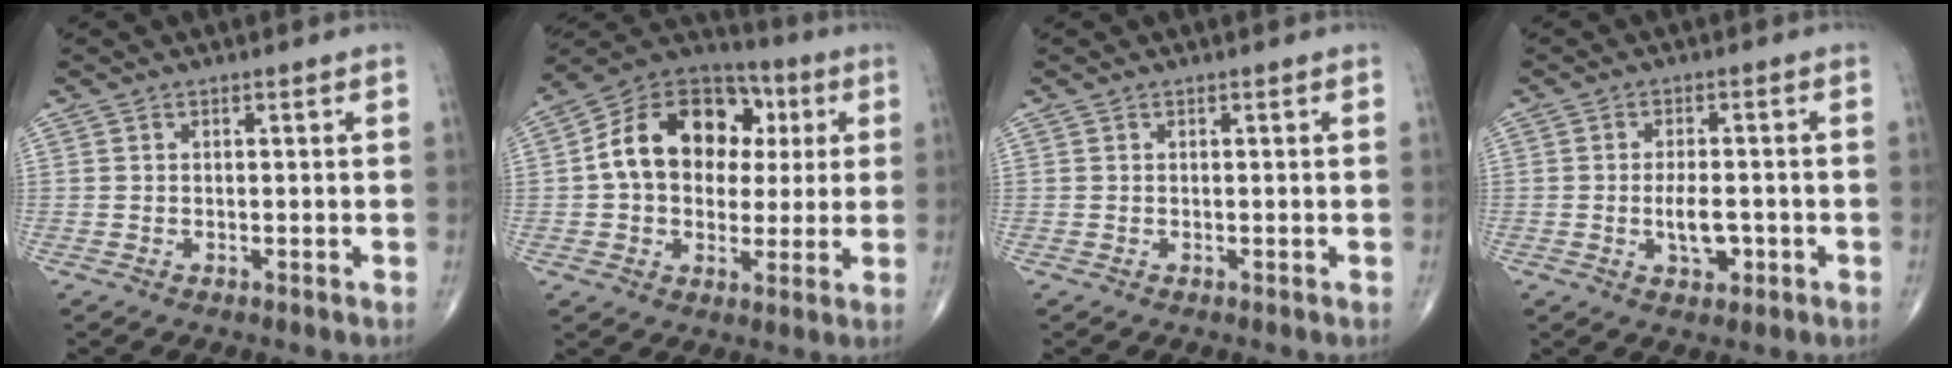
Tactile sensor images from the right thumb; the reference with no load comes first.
{"total": 18.3, "force": [2.7, 13.5, 12.0], "torque": [-0.158, 0.027, 0.036]}
{"total": 0.0}
{"total": 5.0, "force": [-1.3, 2.5, 4.1], "torque": [-0.059, 0.003, -0.018]}